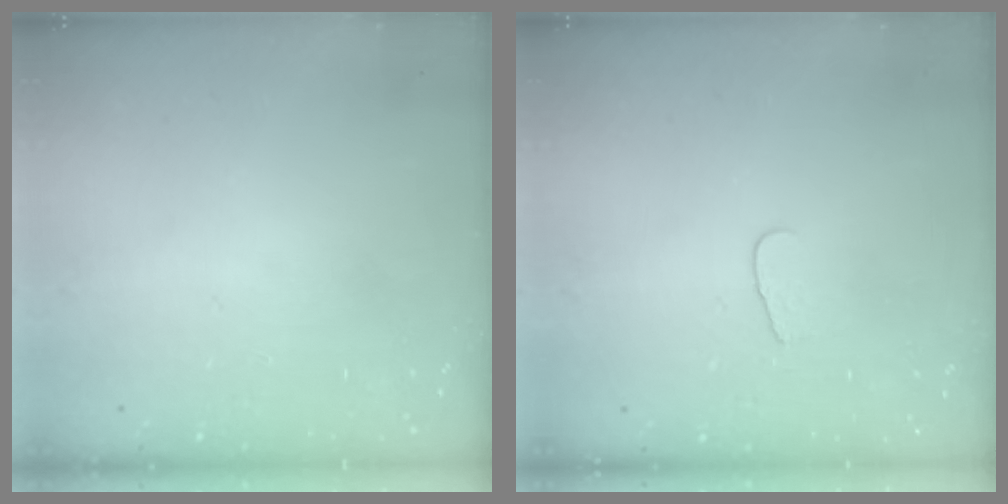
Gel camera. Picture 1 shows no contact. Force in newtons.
{"total": 4.2, "press": 4.2, "slide": 0.4}